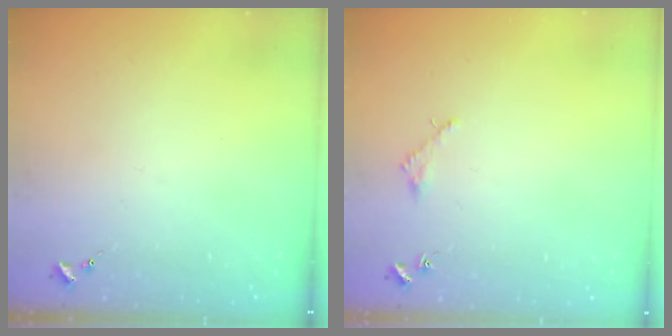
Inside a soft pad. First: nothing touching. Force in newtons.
{"total": 1.6, "press": 1.6, "slide": 0.2}